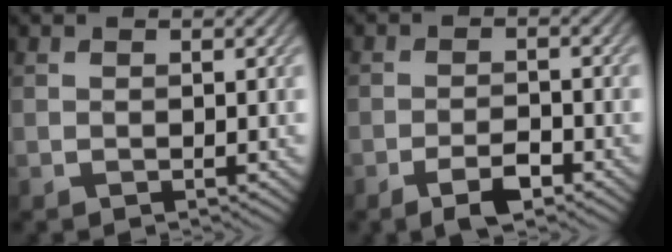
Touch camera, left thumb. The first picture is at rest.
{"total": 3.3, "force": [-2.1, 0.9, 2.3], "torque": [-0.046, 0.003, -0.043]}